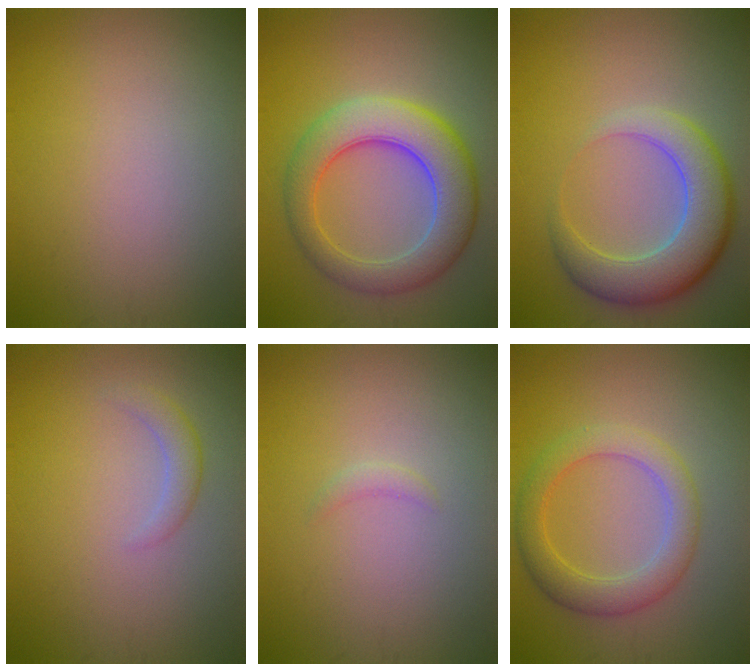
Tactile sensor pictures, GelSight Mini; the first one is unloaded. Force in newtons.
{"total": 7.7, "press": 7.7, "slide": 0.4}
{"total": 6.8, "press": 6.7, "slide": 0.6}
{"total": 1.6, "press": 1.6, "slide": 0.1}
{"total": 0.7, "press": 0.7, "slide": 0.1}
{"total": 4.2, "press": 4.2, "slide": 0.0}